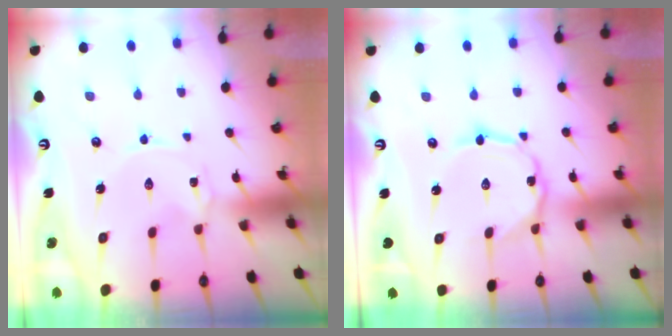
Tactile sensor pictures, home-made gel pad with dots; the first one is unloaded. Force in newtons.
{"total": 4.2, "press": 4.2, "slide": 0.4}